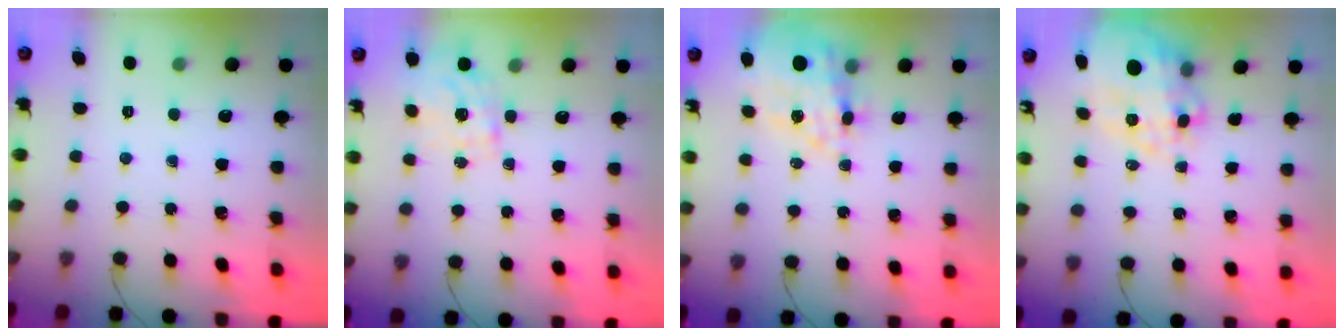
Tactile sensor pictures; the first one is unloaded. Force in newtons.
{"total": 0.9, "press": 0.7, "slide": 0.6}
{"total": 18.8, "press": 18.4, "slide": 3.9}
{"total": 14.0, "press": 13.8, "slide": 2.7}